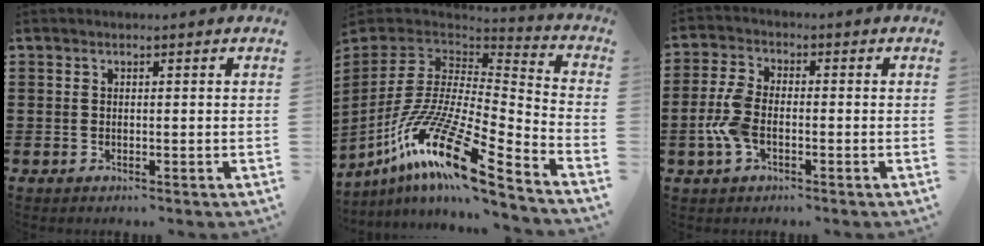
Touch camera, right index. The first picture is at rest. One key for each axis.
{"total": 18.4, "fx": -10.6, "fy": 3.9, "fz": 14.5, "tx": -0.303, "ty": 0.013, "tz": -0.203}
{"total": 6.0, "fx": -1.7, "fy": 3.1, "fz": 4.8, "tx": -0.125, "ty": -0.007, "tz": -0.041}